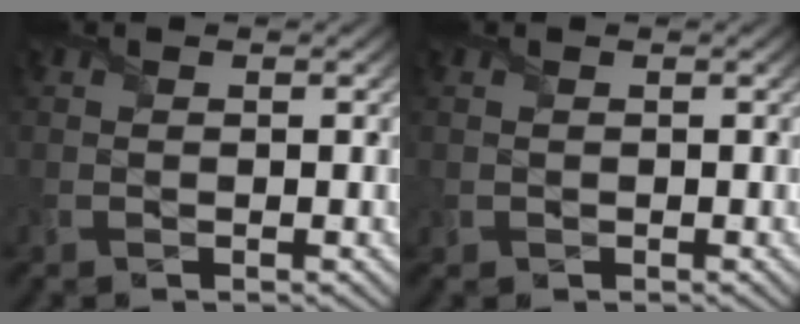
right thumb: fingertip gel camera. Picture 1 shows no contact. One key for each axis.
{"total": 0.5, "fx": 0.1, "fy": 0.4, "fz": -0.3, "tx": 0.000, "ty": -0.003, "tz": -0.001}